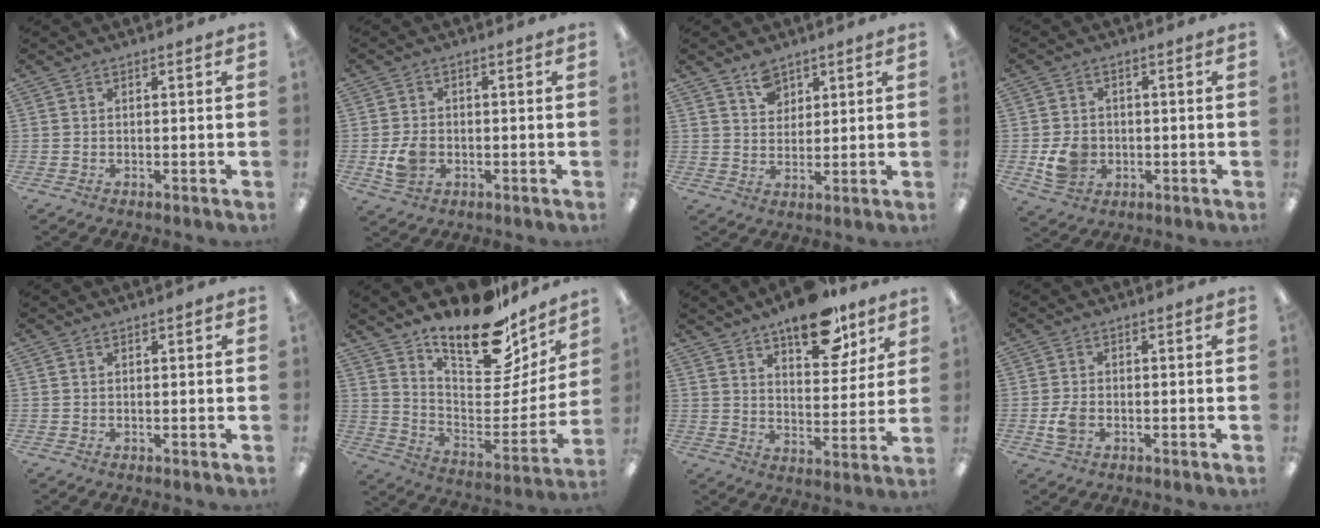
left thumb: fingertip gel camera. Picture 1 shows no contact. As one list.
[{"total": 5.3, "force": [-1.0, 4.1, 3.2], "torque": [-0.050, -0.002, -0.020]}, {"total": 5.8, "force": [4.2, 3.6, 1.8], "torque": [-0.016, -0.019, 0.075]}, {"total": 6.7, "force": [-1.1, 5.8, 3.1], "torque": [-0.044, 0.005, -0.018]}, {"total": 0.6, "force": [0.5, 0.2, 0.3], "torque": [-0.006, 0.001, 0.008]}, {"total": 20.8, "force": [17.3, 7.3, 8.9], "torque": [-0.106, -0.141, 0.292]}, {"total": 15.4, "force": [11.2, 6.6, 8.2], "torque": [-0.104, -0.064, 0.191]}, {"total": 3.6, "force": [-0.8, 2.3, 2.6], "torque": [-0.057, 0.000, -0.014]}]